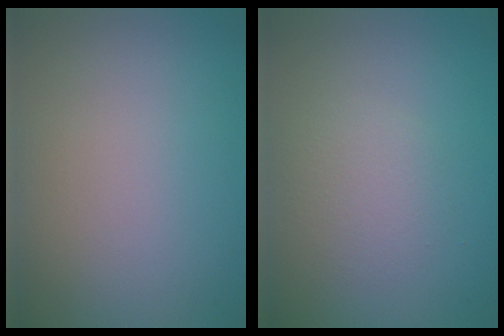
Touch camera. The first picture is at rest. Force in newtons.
{"total": 2.0, "press": 2.0, "slide": 0.2}